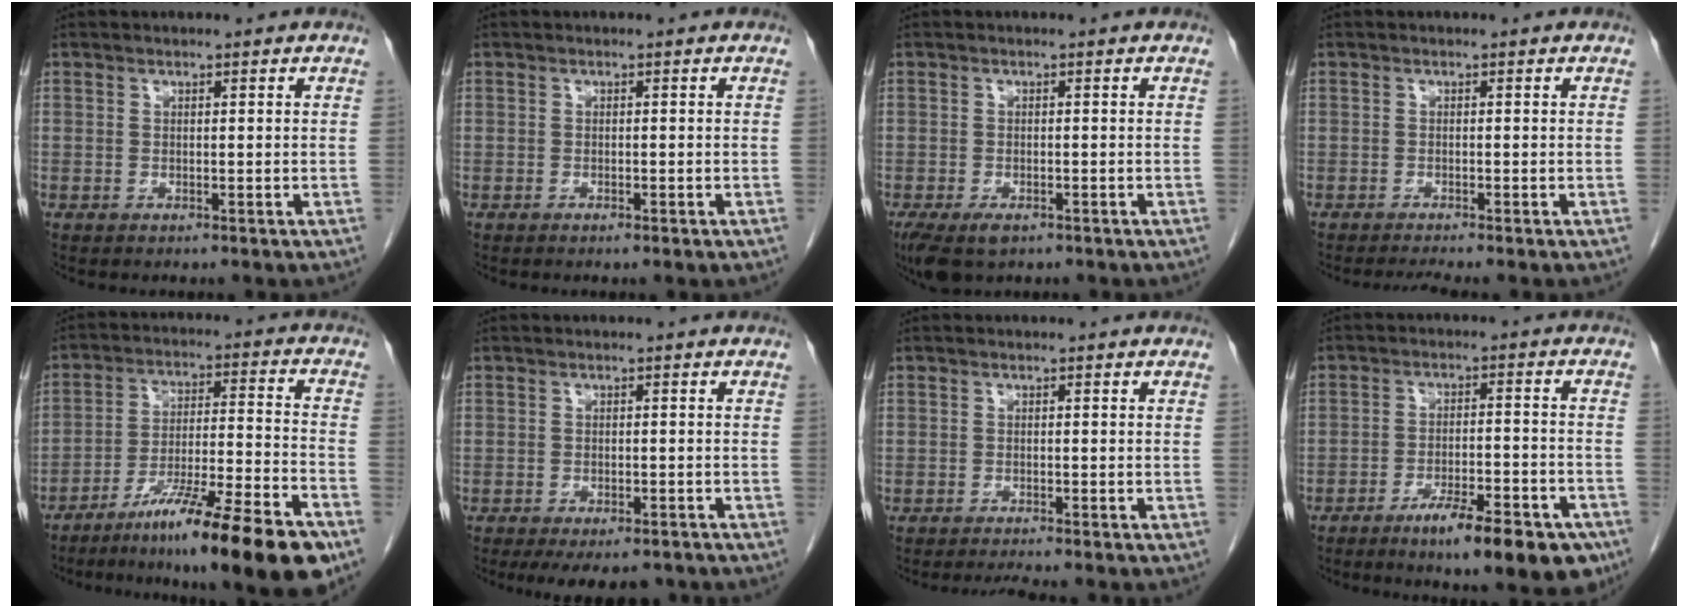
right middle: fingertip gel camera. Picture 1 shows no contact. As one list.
[{"total": 0.9, "force": [-0.6, 0.1, 0.7], "torque": [-0.016, 0.000, -0.006]}, {"total": 5.6, "force": [-3.6, 2.5, 3.5], "torque": [-0.066, -0.011, -0.059]}, {"total": 2.1, "force": [-1.8, -0.7, 0.9], "torque": [-0.017, -0.007, -0.034]}, {"total": 17.8, "force": [-12.1, 0.3, 13.1], "torque": [-0.185, -0.020, -0.200]}, {"total": 8.5, "force": [-6.7, 3.1, 4.2], "torque": [-0.053, -0.007, -0.090]}, {"total": 2.5, "force": [-2.2, -0.8, 0.9], "torque": [-0.016, -0.009, -0.038]}, {"total": 12.5, "force": [-8.2, 2.9, 9.0], "torque": [-0.105, 0.001, -0.117]}]